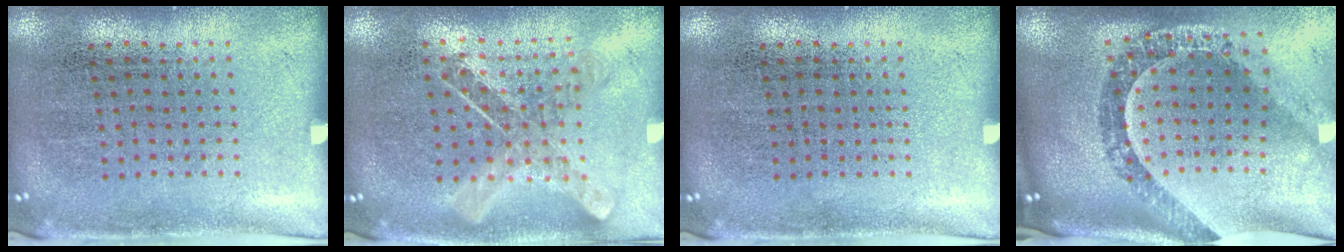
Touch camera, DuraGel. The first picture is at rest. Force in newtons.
{"total": 0.9, "press": 0.9, "slide": 0.1}
{"total": 0.0}
{"total": 2.1, "press": 1.8, "slide": 1.2}